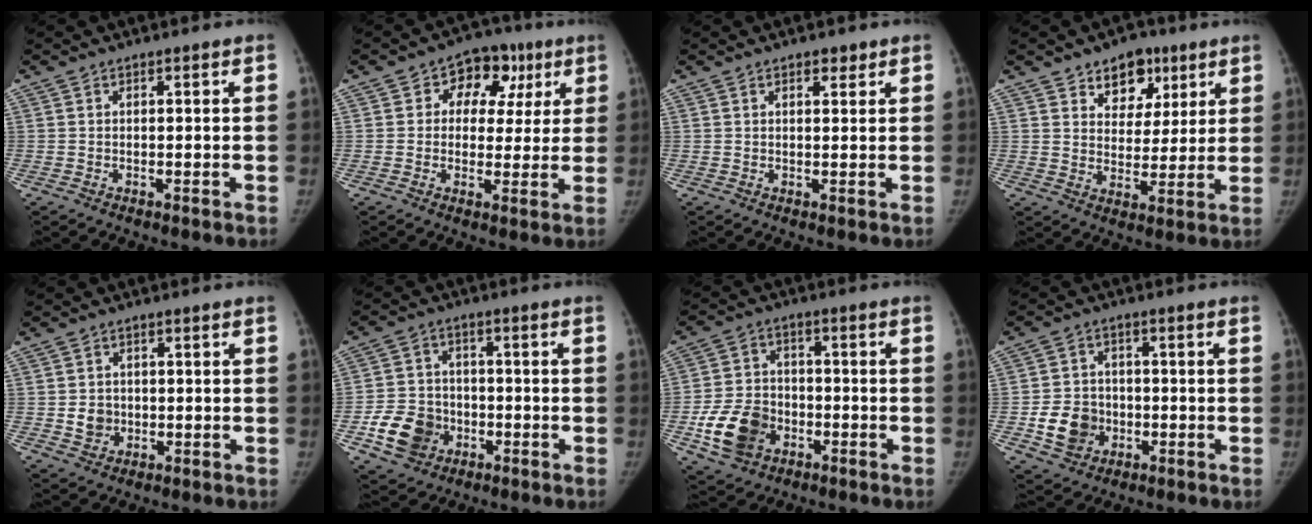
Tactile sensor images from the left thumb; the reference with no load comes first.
{"total": 10.2, "force": [3.4, 7.9, 5.5], "torque": [-0.018, 0.008, 0.040]}
{"total": 1.9, "force": [1.3, 0.9, 1.1], "torque": [-0.005, -0.006, 0.017]}
{"total": 9.6, "force": [5.6, 6.8, 3.9], "torque": [-0.016, -0.024, 0.086]}
{"total": 3.9, "force": [-0.5, 3.5, 1.6], "torque": [-0.010, 0.003, -0.004]}
{"total": 10.4, "force": [-4.0, 8.6, 4.3], "torque": [-0.057, 0.021, -0.066]}
{"total": 12.0, "force": [-4.5, 9.1, 6.4], "torque": [-0.103, 0.018, -0.078]}
{"total": 8.6, "force": [-2.4, 7.4, 3.8], "torque": [-0.043, 0.016, -0.037]}